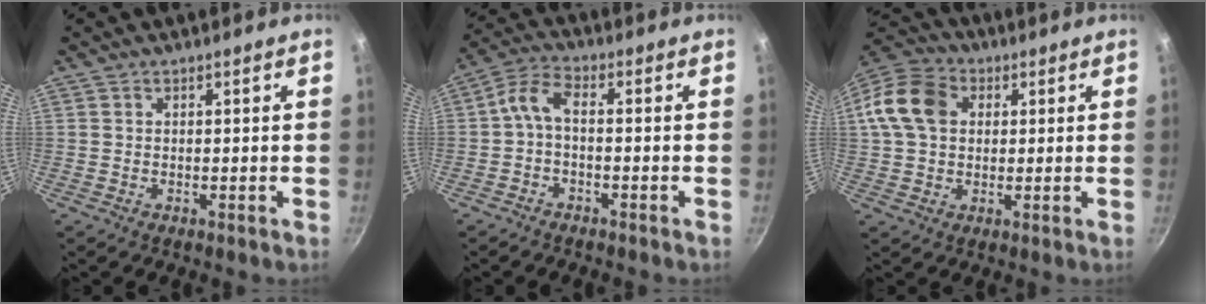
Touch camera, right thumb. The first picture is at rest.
{"total": 4.8, "force": [-1.3, 2.1, 4.1], "torque": [-0.100, 0.030, -0.035]}
{"total": 12.1, "force": [2.2, 9.4, 7.4], "torque": [-0.122, 0.021, 0.024]}